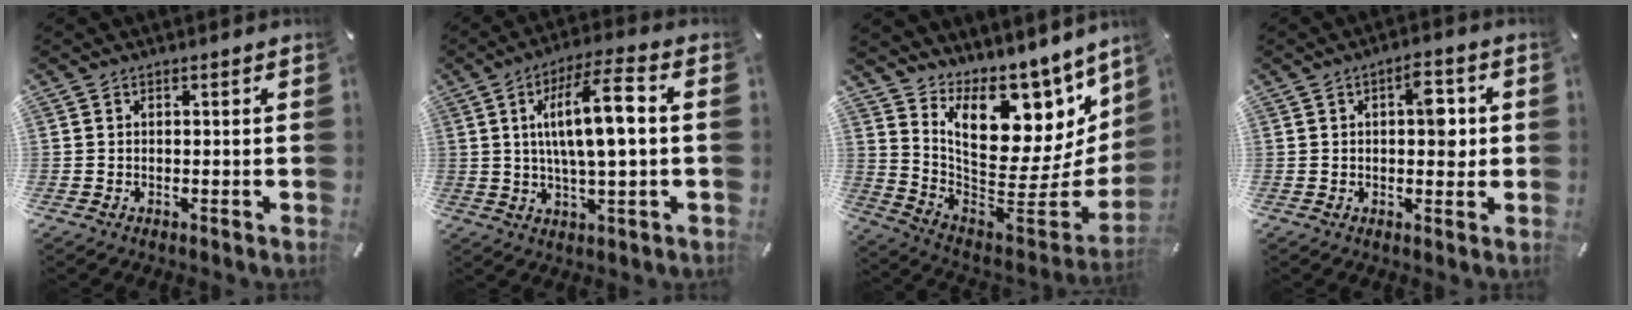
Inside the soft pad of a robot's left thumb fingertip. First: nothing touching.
{"total": 13.1, "force": [1.9, 3.4, 12.5], "torque": [-0.215, 0.006, 0.027]}
{"total": 14.6, "force": [8.9, 8.7, 7.7], "torque": [-0.104, -0.111, 0.158]}
{"total": 6.7, "force": [1.0, 3.4, 5.6], "torque": [-0.059, -0.005, 0.006]}